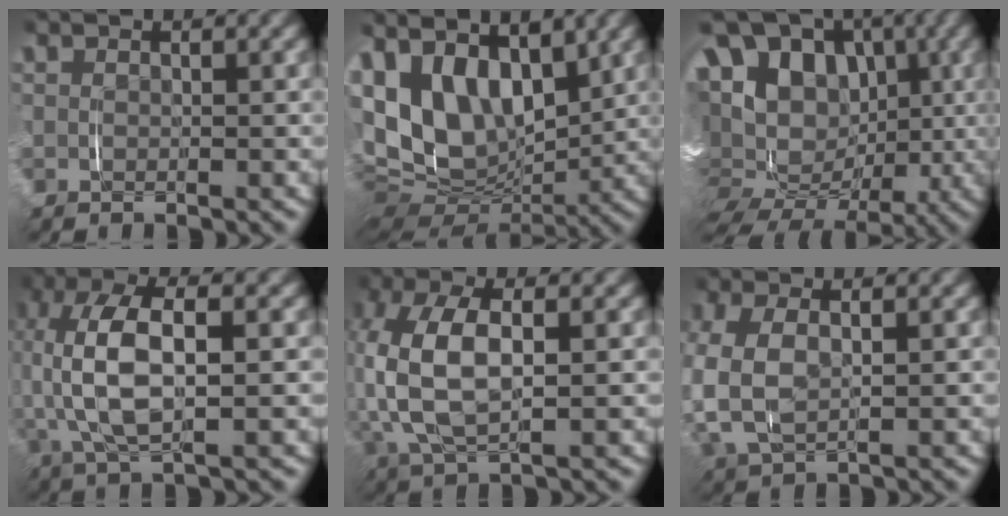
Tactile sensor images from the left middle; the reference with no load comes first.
{"total": 14.0, "force": [1.9, 10.6, 9.1], "torque": [-0.183, -0.024, 0.036]}
{"total": 19.6, "force": [-1.9, 16.4, 10.4], "torque": [-0.243, -0.071, -0.018]}
{"total": 7.4, "force": [0.8, 3.3, 6.6], "torque": [-0.149, 0.002, 0.017]}
{"total": 7.9, "force": [0.6, 4.5, 6.4], "torque": [-0.175, -0.011, 0.022]}
{"total": 6.1, "force": [0.2, 4.4, 4.3], "torque": [-0.131, -0.008, 0.011]}